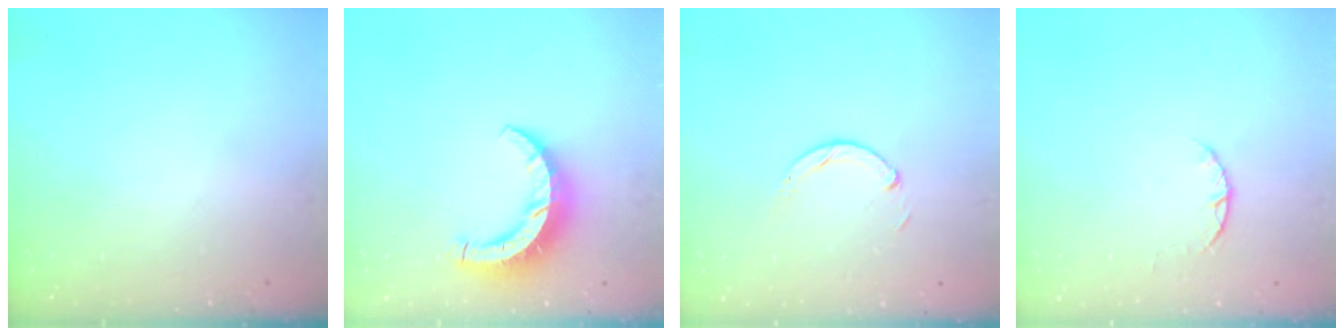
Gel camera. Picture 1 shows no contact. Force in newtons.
{"total": 9.0, "press": 8.9, "slide": 1.0}
{"total": 2.9, "press": 2.9, "slide": 0.4}
{"total": 2.3, "press": 2.3, "slide": 0.4}